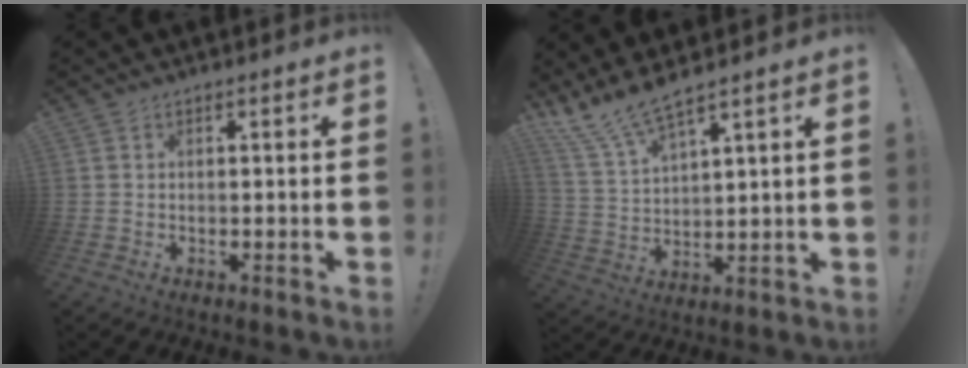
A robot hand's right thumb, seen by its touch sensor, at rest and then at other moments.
{"total": 9.0, "force": [8.0, 0.8, 4.0], "torque": [-0.093, -0.048, 0.148]}